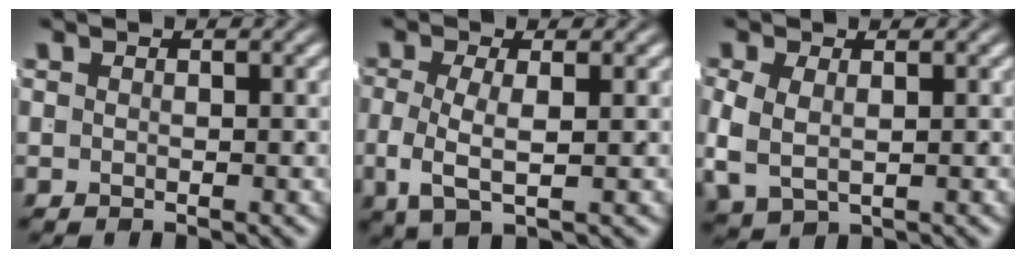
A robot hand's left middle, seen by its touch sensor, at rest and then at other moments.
{"total": 3.5, "force": [-0.6, 1.2, 3.2], "torque": [-0.074, -0.019, 0.002]}
{"total": 3.7, "force": [-0.2, 2.7, 2.6], "torque": [-0.070, -0.021, 0.016]}